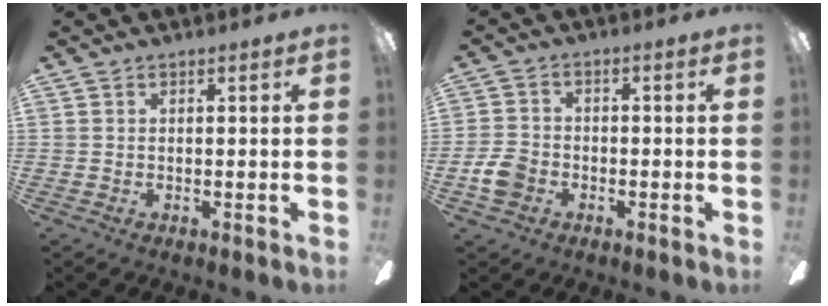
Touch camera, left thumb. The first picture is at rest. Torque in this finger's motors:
{"motor_torque": [-0.23, 0.30, -0.09, 0.09, 0.04]}